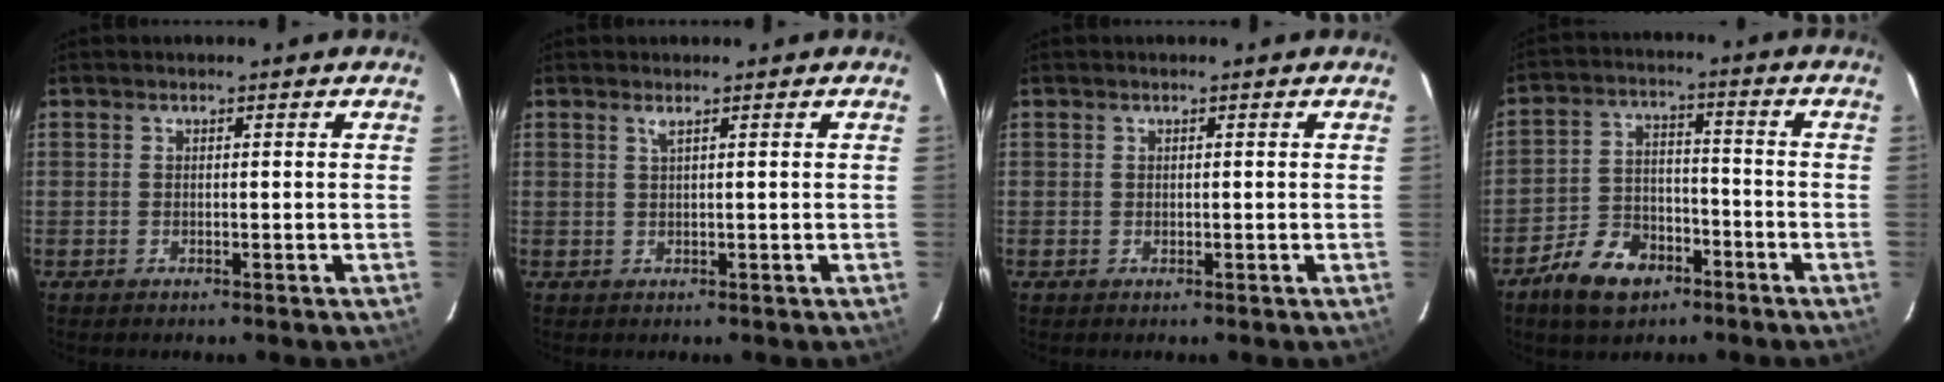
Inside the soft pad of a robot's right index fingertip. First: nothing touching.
{"total": 0.9, "force": [0.5, -0.2, 0.7], "torque": [-0.013, 0.001, 0.009]}
{"total": 0.0}
{"total": 10.4, "force": [-6.7, 6.2, 5.0], "torque": [-0.118, 0.015, -0.110]}